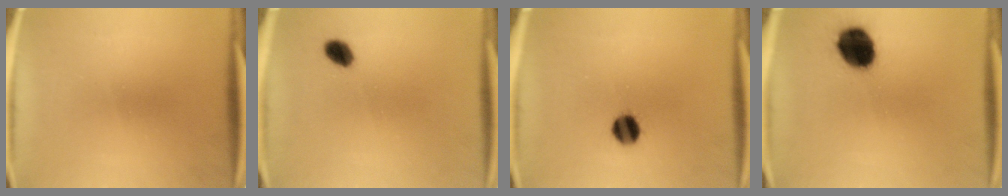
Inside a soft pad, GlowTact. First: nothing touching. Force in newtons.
{"total": 3.6}
{"total": 6.0}
{"total": 12.4}